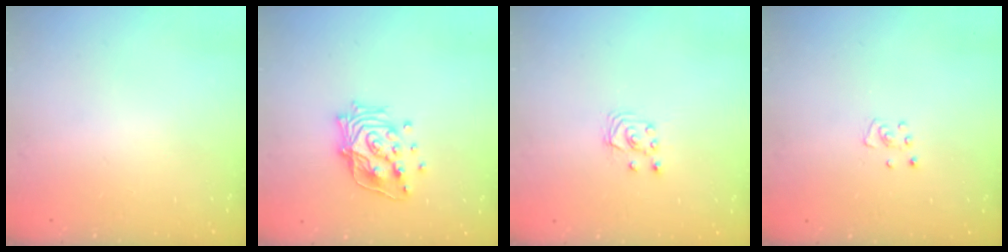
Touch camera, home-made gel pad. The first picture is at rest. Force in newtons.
{"total": 15.0, "press": 14.8, "slide": 1.9}
{"total": 3.5, "press": 3.5, "slide": 0.4}
{"total": 3.4, "press": 3.4, "slide": 0.3}